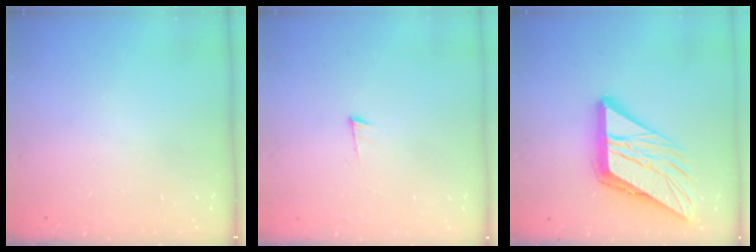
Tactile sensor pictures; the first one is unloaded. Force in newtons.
{"total": 3.5, "press": 3.5, "slide": 0.5}
{"total": 17.6, "press": 17.4, "slide": 2.1}